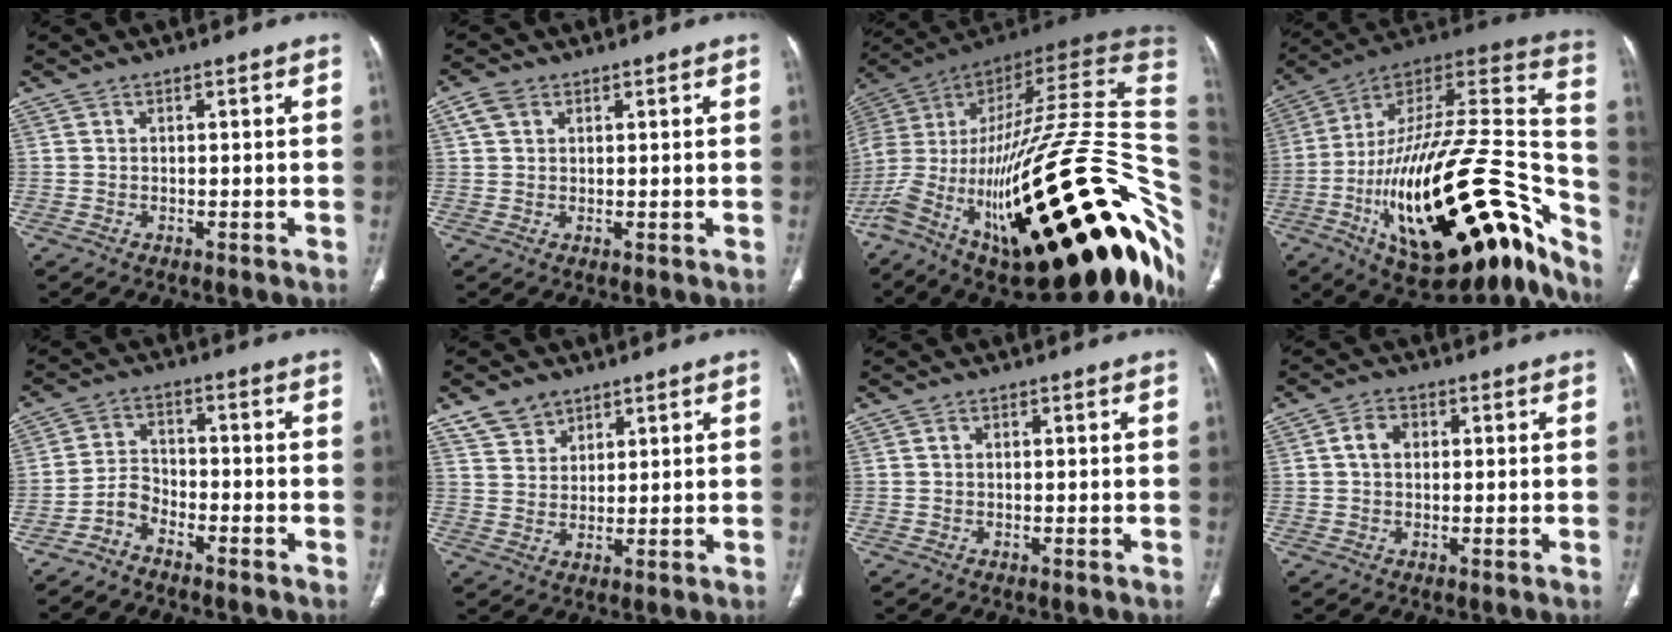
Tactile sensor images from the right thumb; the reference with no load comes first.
{"total": 3.2, "force": [1.5, 2.4, 1.6], "torque": [-0.029, 0.005, 0.032]}
{"total": 52.8, "force": [-13.2, 17.2, 48.1], "torque": [-0.700, 0.064, -0.216]}
{"total": 40.1, "force": [-18.6, 15.1, 32.2], "torque": [-0.441, 0.082, -0.291]}
{"total": 4.2, "force": [-3.4, 2.1, 1.4], "torque": [-0.023, 0.031, -0.072]}
{"total": 5.6, "force": [3.9, 3.6, 1.5], "torque": [-0.007, -0.019, 0.079]}
{"total": 0.7, "force": [0.1, 0.5, 0.4], "torque": [-0.001, 0.001, 0.002]}
{"total": 4.0, "force": [0.7, 2.9, 2.6], "torque": [-0.038, 0.009, 0.010]}